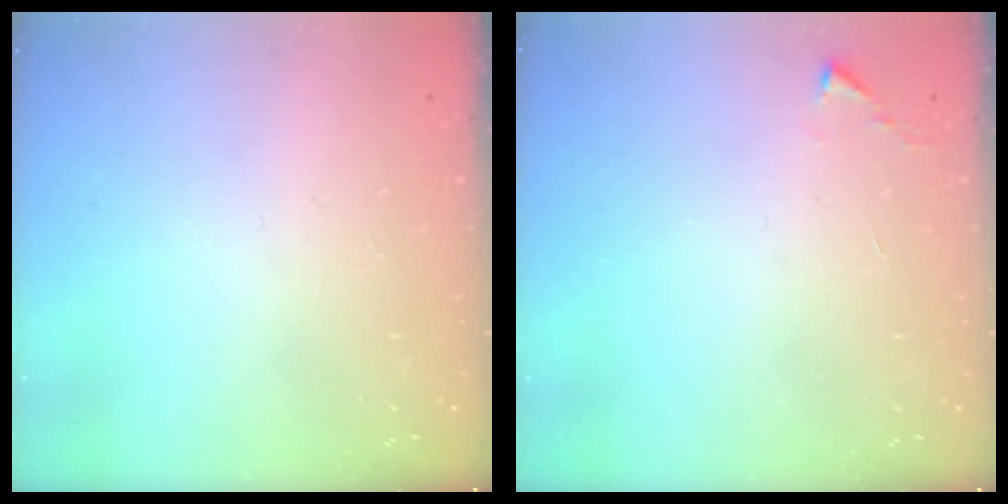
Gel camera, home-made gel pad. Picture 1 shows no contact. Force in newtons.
{"total": 2.7, "press": 2.7, "slide": 0.5}